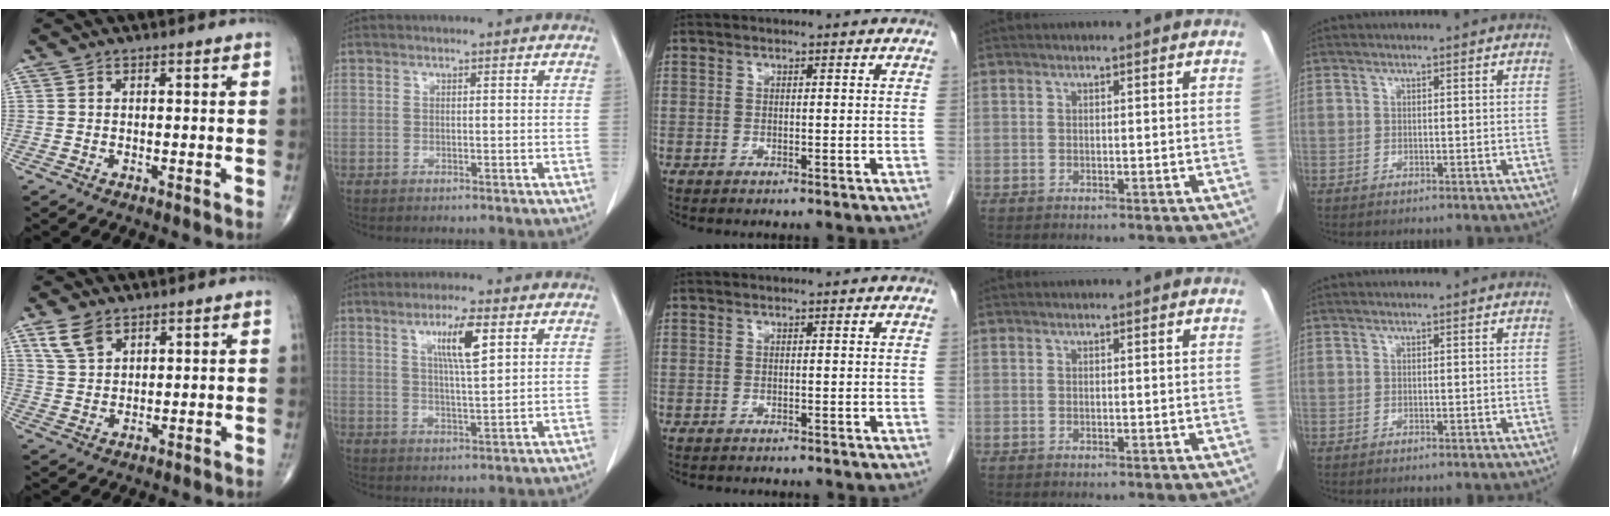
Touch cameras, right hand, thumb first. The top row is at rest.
{"thumb": {"total": 5.6, "force": [3.5, 3.3, 2.9], "torque": [-0.050, -0.012, 0.075]}, "index": {"total": 6.8, "force": [3.0, 0.5, 6.1], "torque": [-0.111, -0.003, 0.052]}, "middle": {"total": 1.9, "force": [-1.8, 0.5, 0.5], "torque": [-0.013, -0.005, -0.020]}}